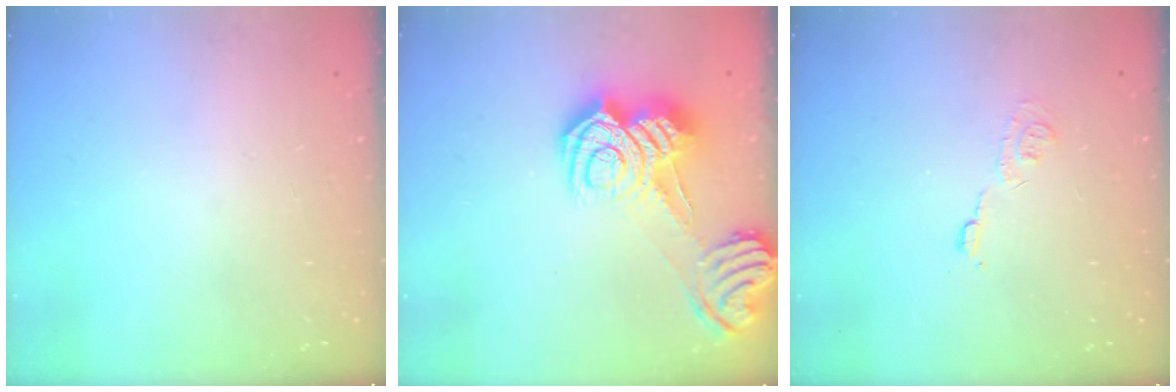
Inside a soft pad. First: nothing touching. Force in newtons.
{"total": 15.2, "press": 15.1, "slide": 0.9}
{"total": 5.7, "press": 5.6, "slide": 0.5}